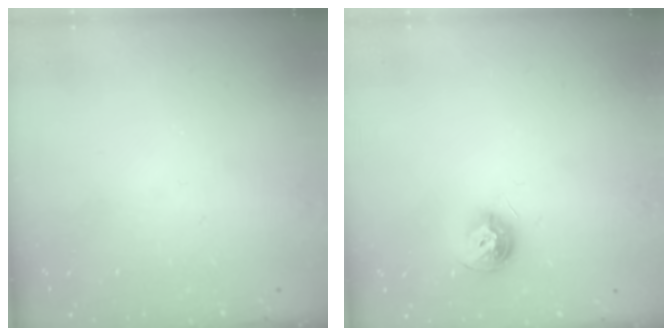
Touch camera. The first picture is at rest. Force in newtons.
{"total": 8.9, "press": 8.9, "slide": 0.5}